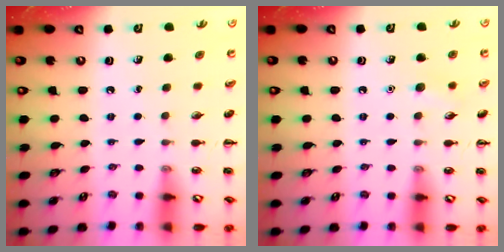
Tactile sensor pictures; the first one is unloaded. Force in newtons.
{"total": 5.2, "press": 5.0, "slide": 1.2}